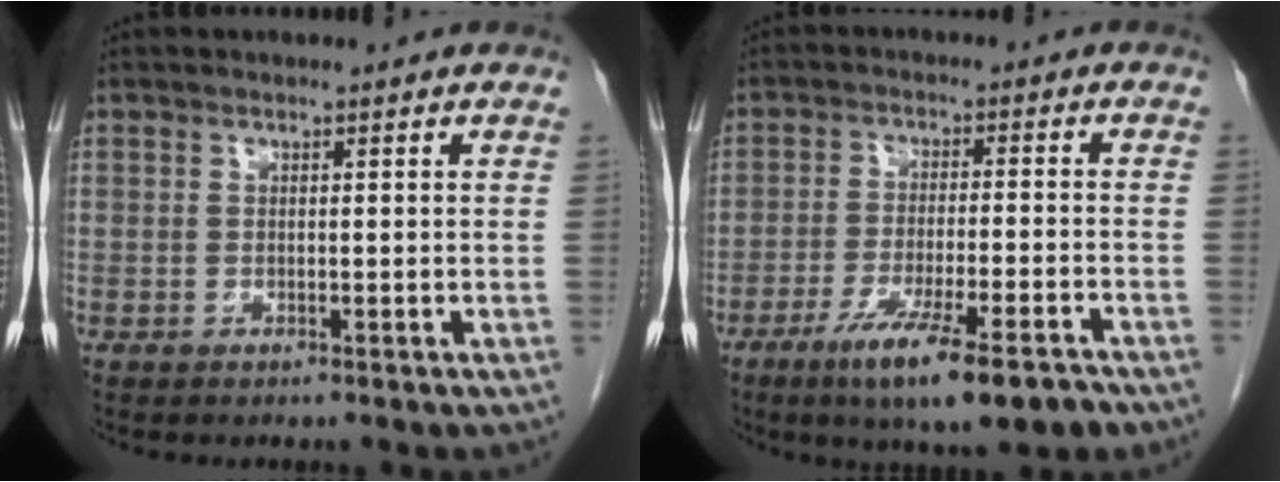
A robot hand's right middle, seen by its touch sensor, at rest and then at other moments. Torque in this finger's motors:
{"motor_torque": [1.38, -0.76, 0.20, 0.15]}